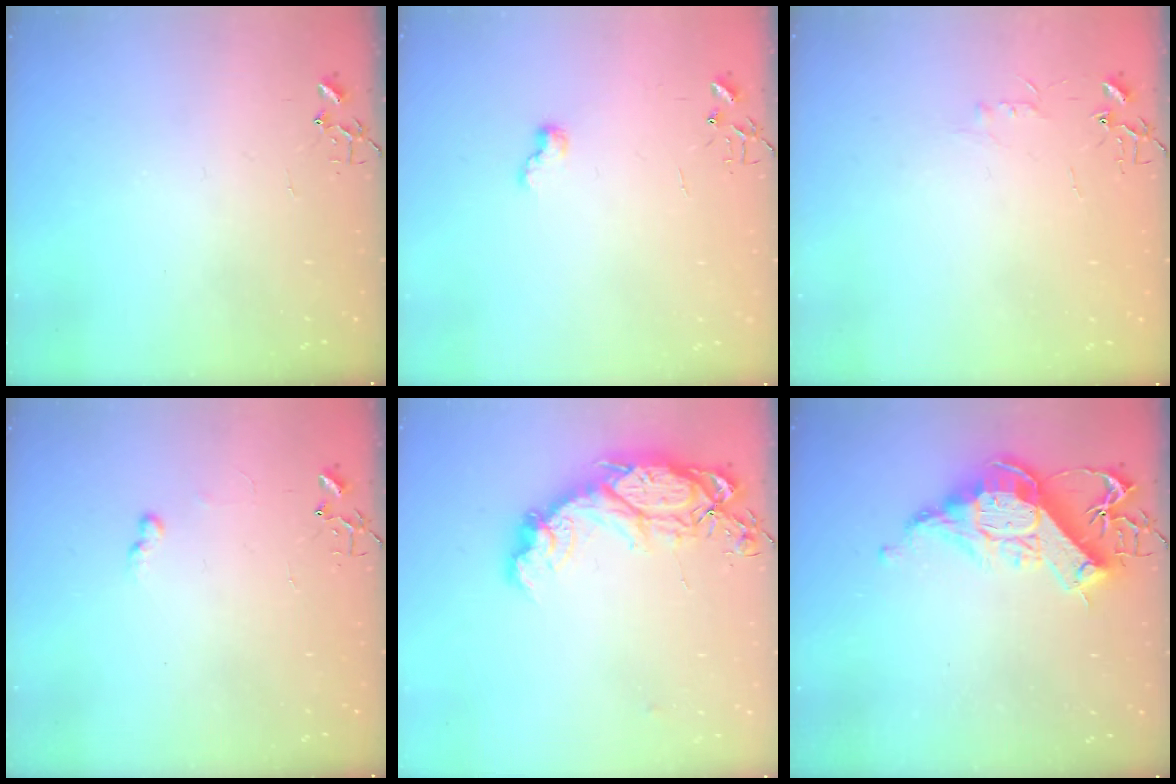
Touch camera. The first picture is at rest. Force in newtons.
{"total": 6.1, "press": 6.0, "slide": 0.7}
{"total": 4.4, "press": 4.4, "slide": 0.5}
{"total": 5.4, "press": 5.4, "slide": 0.6}
{"total": 15.7, "press": 15.6, "slide": 0.9}
{"total": 15.7, "press": 15.5, "slide": 1.9}